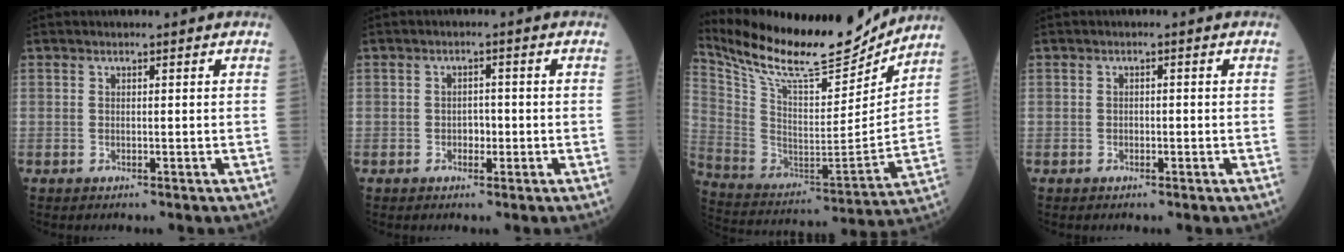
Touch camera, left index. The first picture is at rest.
{"total": 1.7, "force": [-0.7, 1.1, 1.1], "torque": [-0.011, 0.002, -0.013]}
{"total": 21.8, "force": [19.8, 3.8, 8.2], "torque": [-0.172, -0.034, 0.328]}
{"total": 0.5, "force": [-0.4, 0.2, 0.2], "torque": [0.001, -0.001, -0.010]}